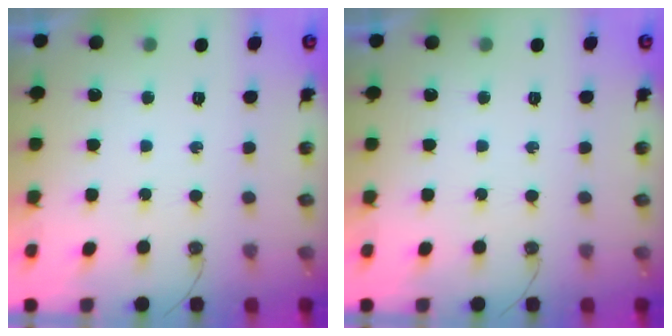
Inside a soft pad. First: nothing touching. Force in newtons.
{"total": 0.0}